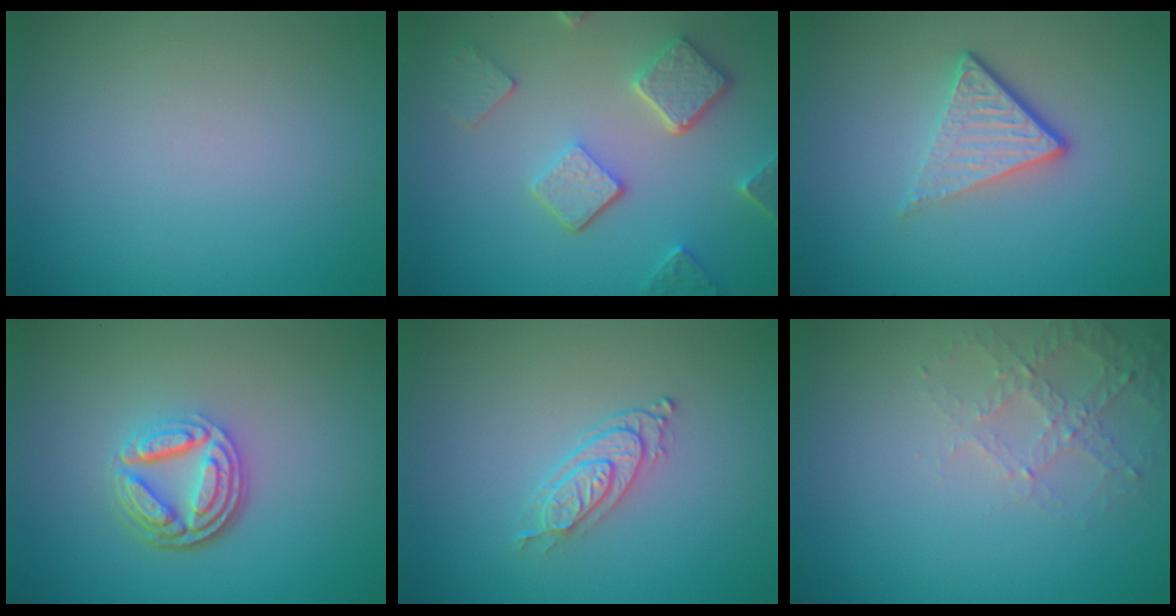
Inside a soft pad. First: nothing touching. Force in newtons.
{"total": 5.1, "press": 3.9, "slide": 3.2}
{"total": 4.1, "press": 2.6, "slide": 3.2}
{"total": 4.9, "press": 3.5, "slide": 3.4}
{"total": 2.7, "press": 2.1, "slide": 1.6}
{"total": 2.6, "press": 2.5, "slide": 0.8}